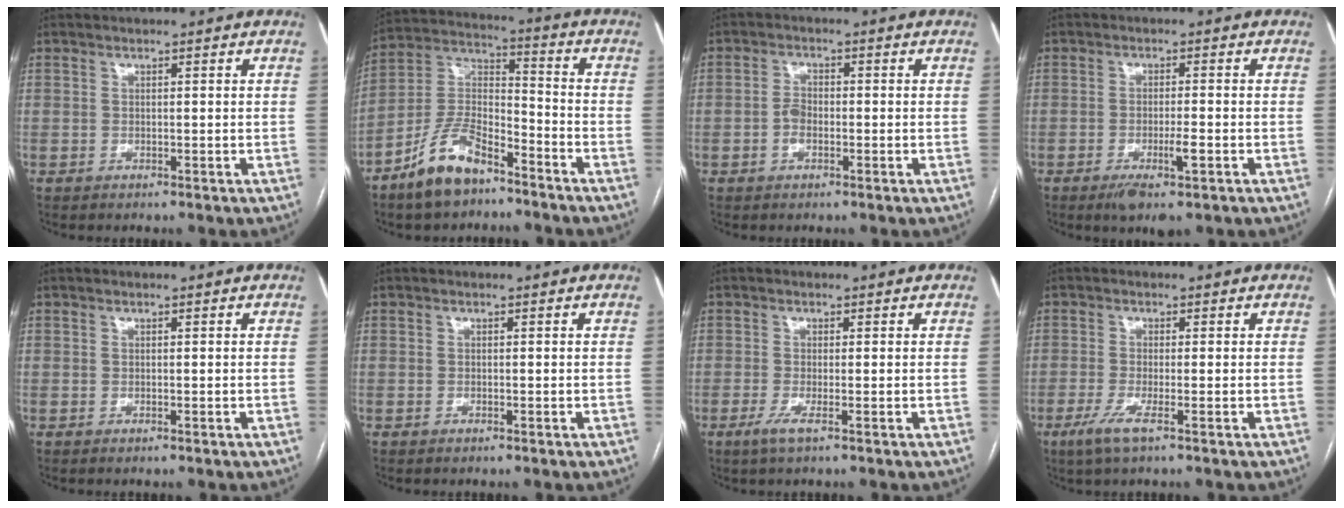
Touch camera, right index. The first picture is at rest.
{"total": 11.6, "force": [-8.2, 4.5, 6.9], "torque": [-0.144, 0.009, -0.159]}
{"total": 2.6, "force": [-0.8, 1.5, 2.0], "torque": [-0.039, 0.006, -0.017]}
{"total": 4.9, "force": [-2.2, 0.6, 4.3], "torque": [-0.078, -0.009, -0.034]}
{"total": 0.0}
{"total": 0.0}
{"total": 2.1, "force": [-1.1, -0.1, 1.8], "torque": [-0.034, -0.006, -0.022]}
{"total": 3.6, "force": [-2.0, 0.1, 3.0], "torque": [-0.063, -0.011, -0.042]}